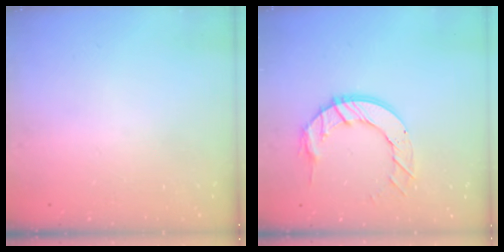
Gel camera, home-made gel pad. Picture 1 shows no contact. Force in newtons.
{"total": 10.7, "press": 10.6, "slide": 1.1}